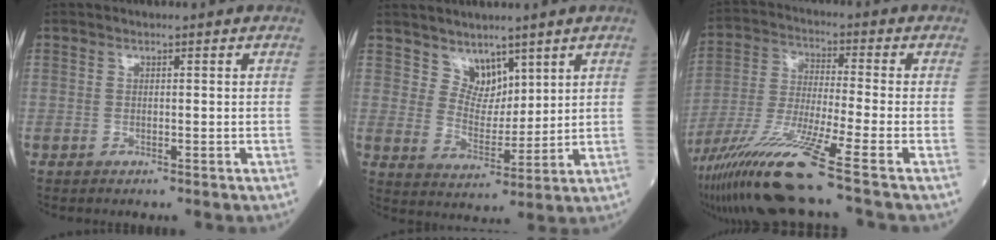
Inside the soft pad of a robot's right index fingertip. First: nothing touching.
{"total": 5.4, "force": [4.1, 3.2, 1.4], "torque": [-0.023, -0.001, 0.083]}
{"total": 13.7, "force": [-9.2, -1.6, 10.0], "torque": [-0.203, -0.036, -0.171]}